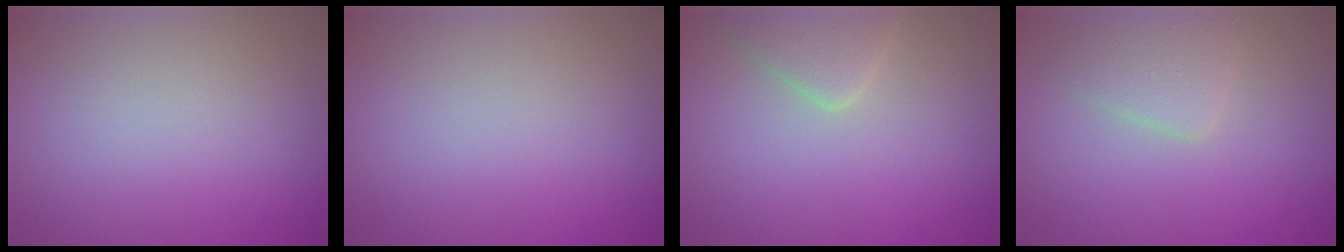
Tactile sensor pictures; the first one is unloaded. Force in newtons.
{"total": 0.0}
{"total": 2.7, "press": 2.7, "slide": 0.1}
{"total": 2.4, "press": 2.4, "slide": 0.1}